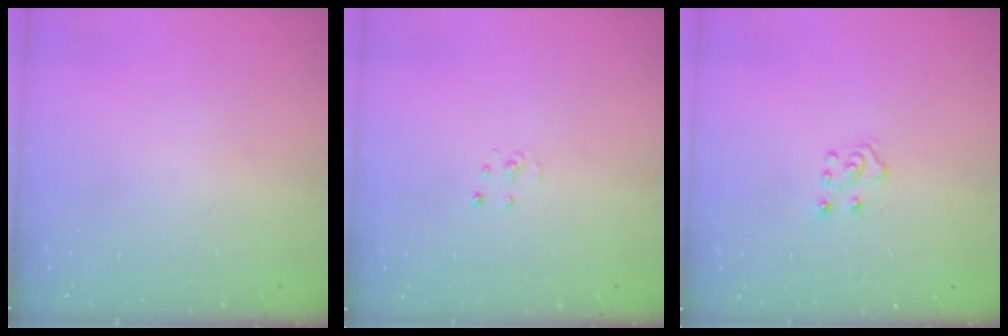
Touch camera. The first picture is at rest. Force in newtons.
{"total": 2.5, "press": 2.5, "slide": 0.3}
{"total": 5.2, "press": 5.2, "slide": 0.4}